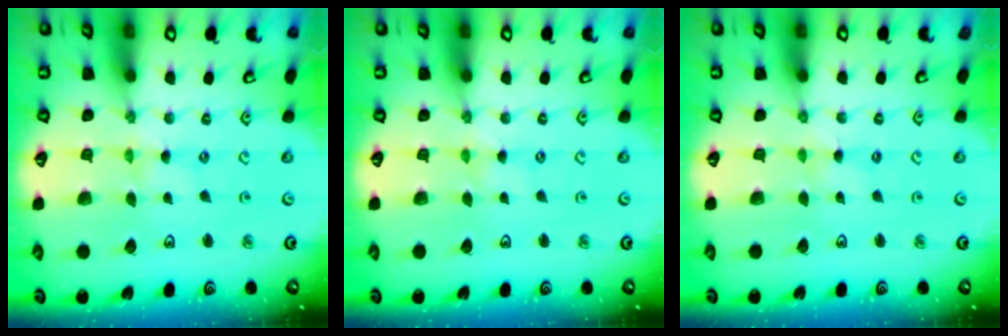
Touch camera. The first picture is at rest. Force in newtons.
{"total": 1.2, "press": 1.1, "slide": 0.3}
{"total": 0.7, "press": 0.7, "slide": 0.2}